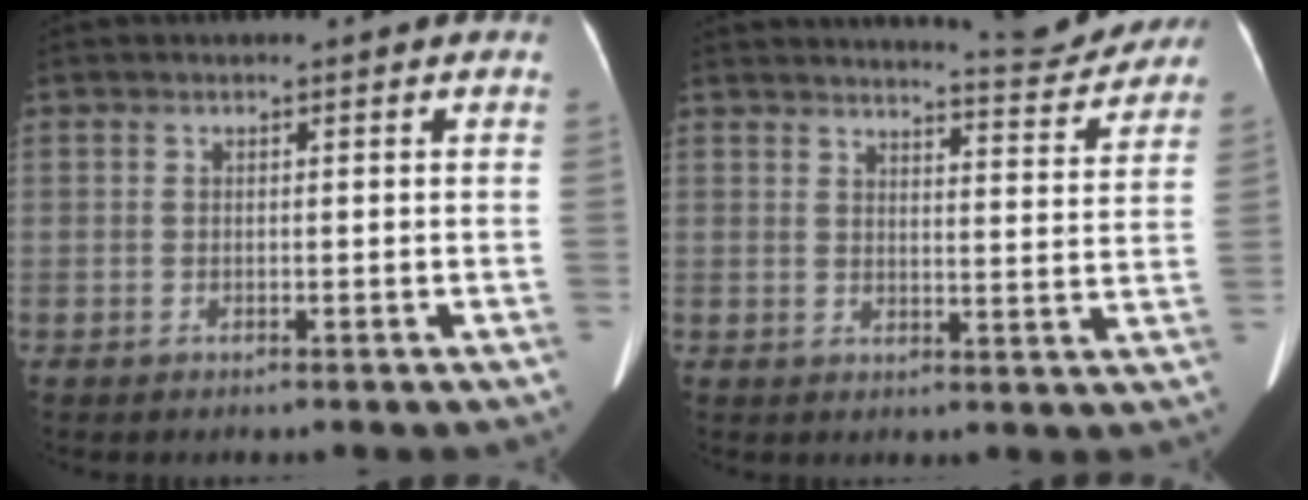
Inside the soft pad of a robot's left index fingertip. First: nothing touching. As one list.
[{"total": 9.9, "force": [9.7, 0.4, 2.0], "torque": [-0.025, -0.021, 0.113]}]